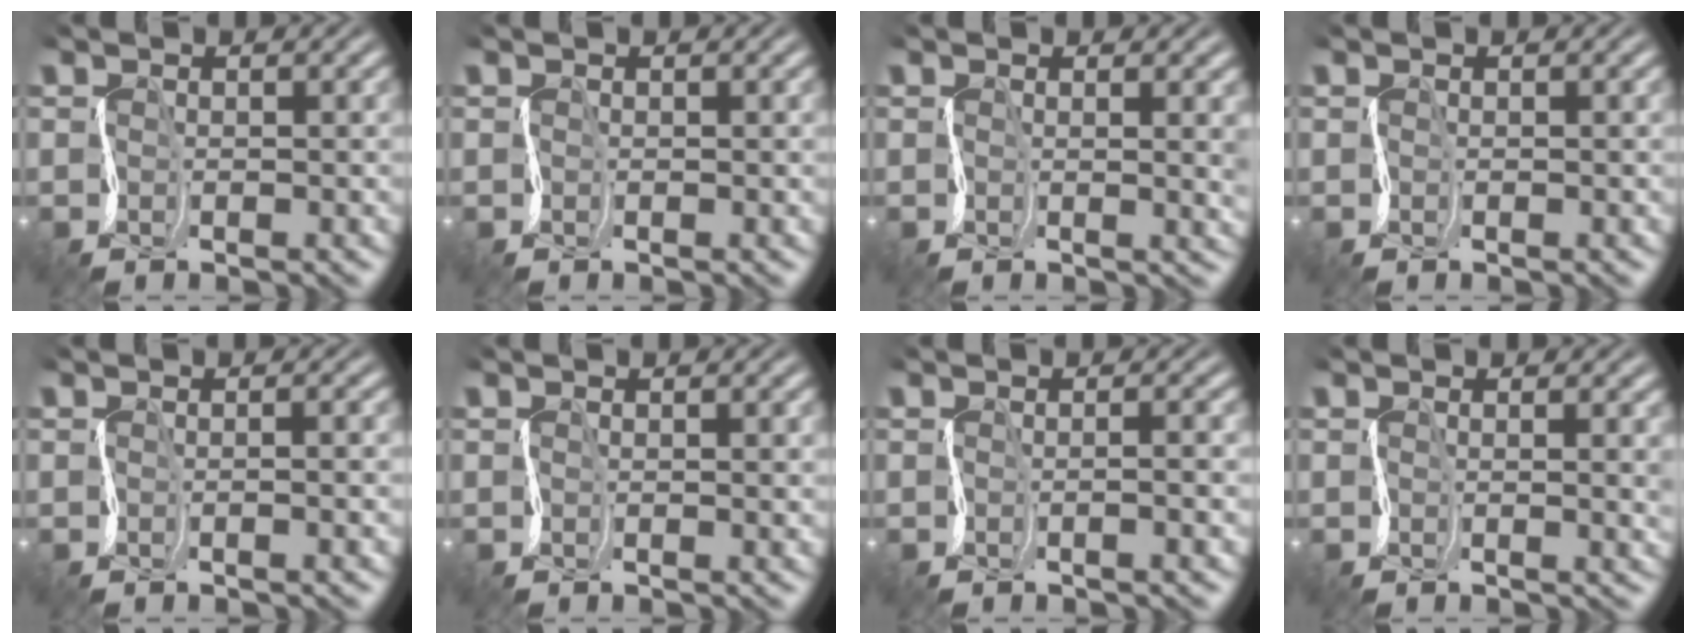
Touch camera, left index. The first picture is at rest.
{"total": 0.0}
{"total": 3.9, "force": [0.9, 1.6, 3.4], "torque": [-0.022, 0.013, 0.009]}
{"total": 0.0}
{"total": 2.1, "force": [0.0, 1.0, 1.9], "torque": [-0.011, 0.005, -0.006]}
{"total": 1.1, "force": [0.7, 0.3, 0.8], "torque": [-0.016, 0.006, 0.010]}
{"total": 2.0, "force": [0.0, 0.8, 1.8], "torque": [-0.009, 0.005, -0.004]}
{"total": 3.0, "force": [0.8, 1.2, 2.6], "torque": [-0.019, 0.010, 0.009]}